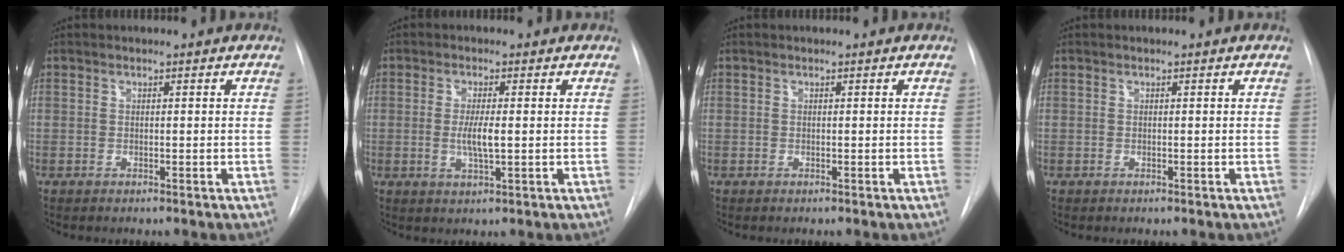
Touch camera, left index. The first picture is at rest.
{"total": 3.7, "force": [-0.2, 0.6, 3.7], "torque": [-0.072, -0.005, -0.002]}
{"total": 0.0}
{"total": 0.0}